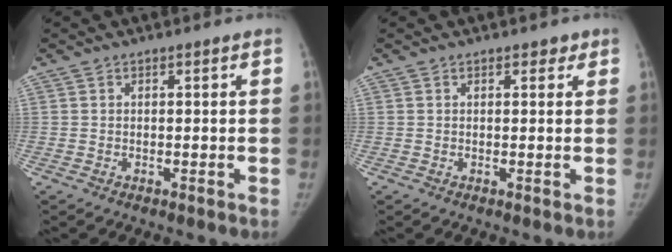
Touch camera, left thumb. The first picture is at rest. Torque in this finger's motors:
{"motor_torque": [-0.02, 0.01, -0.28, 0.05, -0.03]}